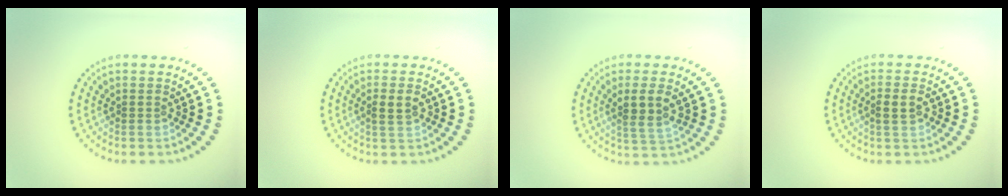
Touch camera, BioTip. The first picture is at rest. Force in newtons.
{"total": 2.0, "press": 1.9, "slide": 0.6}
{"total": 2.7, "press": 2.5, "slide": 1.0}
{"total": 2.1, "press": 2.0, "slide": 0.4}